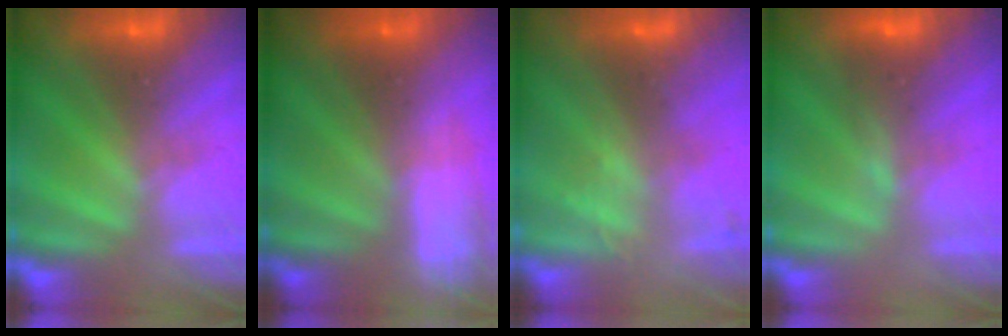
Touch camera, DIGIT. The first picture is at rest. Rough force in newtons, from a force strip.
{"total": 2.4}
{"total": 2.1}
{"total": 5.0}